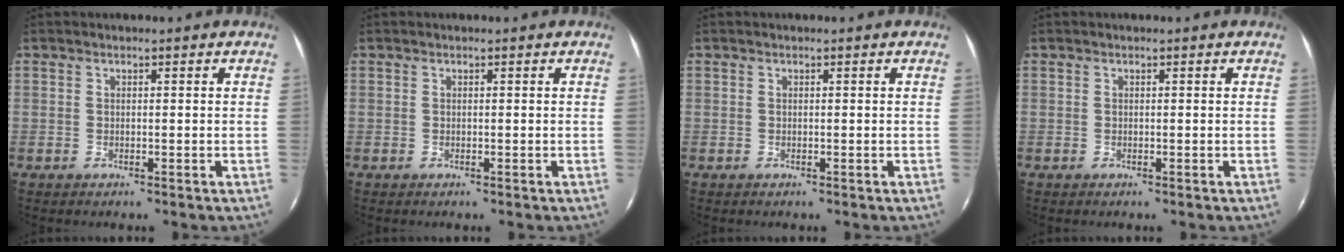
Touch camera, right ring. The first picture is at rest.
{"total": 0.0}
{"total": 0.0}
{"total": 0.0}